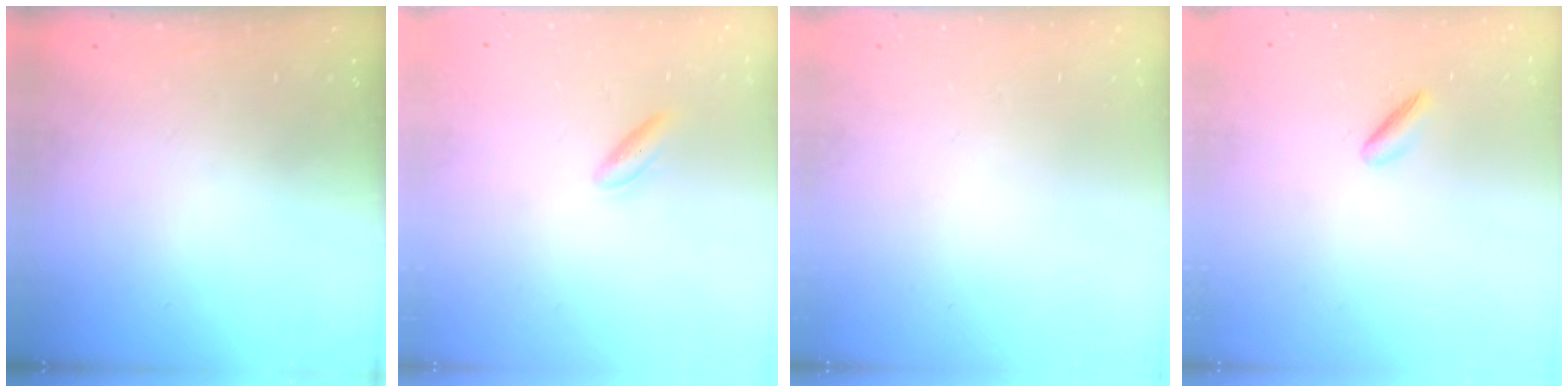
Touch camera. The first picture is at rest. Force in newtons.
{"total": 2.8, "press": 2.6, "slide": 0.9}
{"total": 0.0}
{"total": 2.9, "press": 2.7, "slide": 0.9}